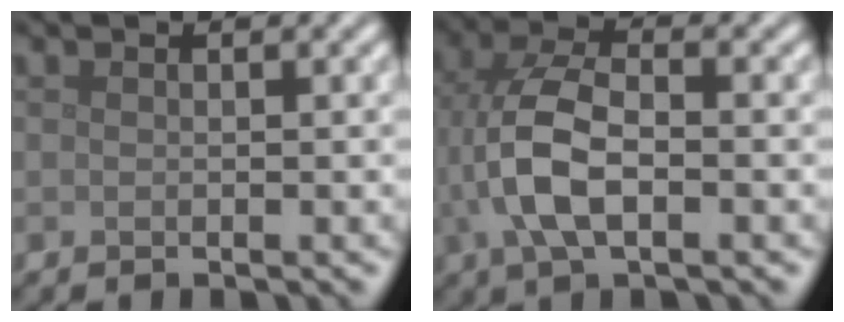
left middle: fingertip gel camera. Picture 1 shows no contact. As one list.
[{"total": 6.6, "force": [-1.0, 3.2, 5.6], "torque": [-0.133, 0.005, -0.021]}]